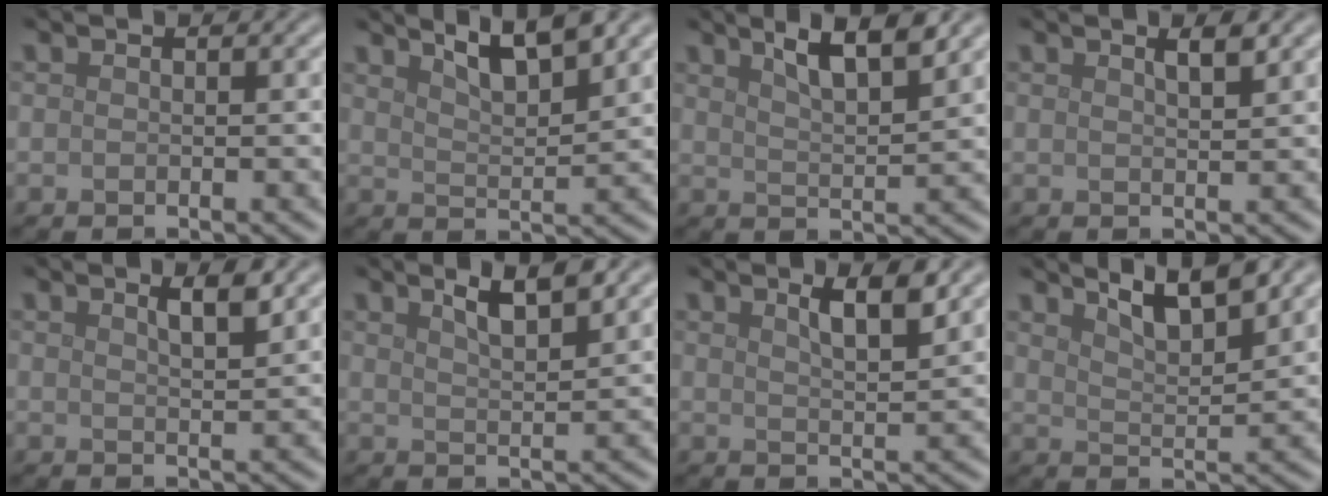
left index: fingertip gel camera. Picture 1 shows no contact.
{"total": 4.6, "force": [3.6, 0.9, 2.7], "torque": [-0.043, 0.011, 0.057]}
{"total": 5.1, "force": [3.5, 1.1, 3.5], "torque": [-0.050, 0.013, 0.056]}
{"total": 1.8, "force": [1.2, 0.4, 1.3], "torque": [-0.014, 0.005, 0.015]}
{"total": 2.5, "force": [1.6, 0.5, 1.9], "torque": [-0.022, 0.003, 0.024]}
{"total": 3.8, "force": [2.6, 0.8, 2.6], "torque": [-0.037, 0.009, 0.042]}
{"total": 3.5, "force": [2.1, 0.8, 2.7], "torque": [-0.037, 0.003, 0.034]}
{"total": 5.2, "force": [4.1, 1.0, 3.1], "torque": [-0.045, 0.014, 0.056]}